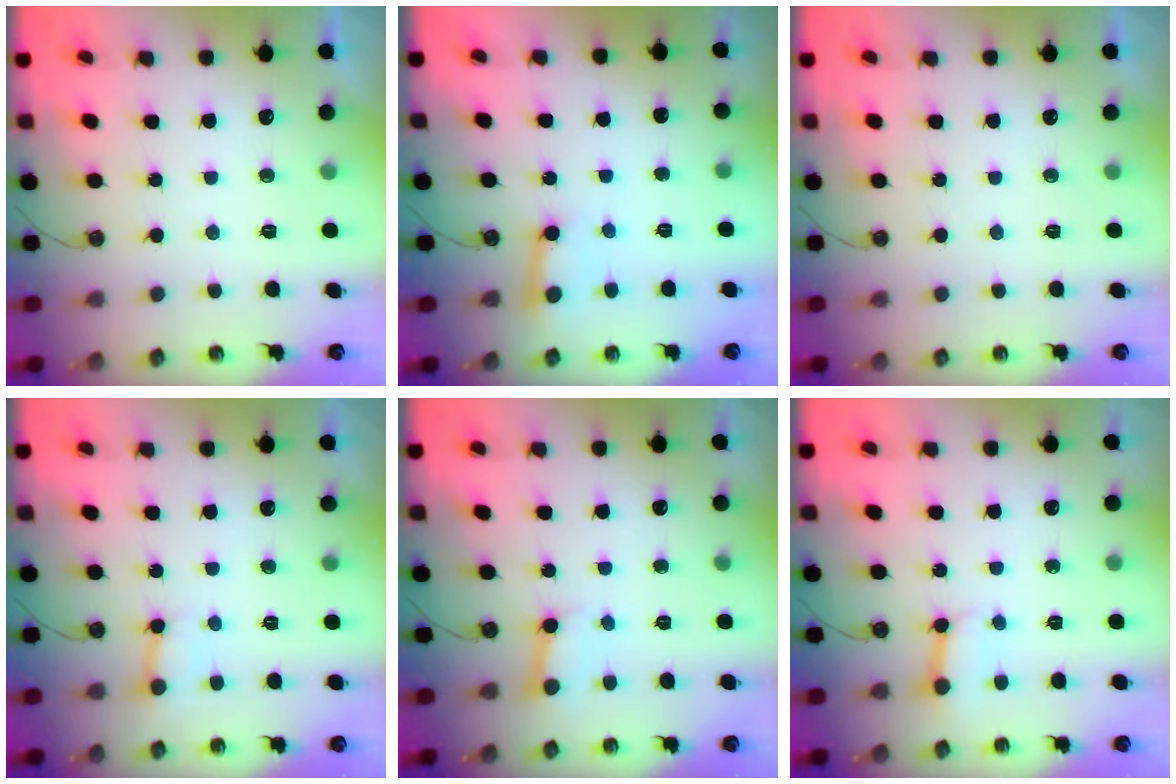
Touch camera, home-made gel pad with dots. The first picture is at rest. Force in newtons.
{"total": 6.0, "press": 6.0, "slide": 0.6}
{"total": 0.0}
{"total": 6.1, "press": 6.1, "slide": 0.6}
{"total": 3.1, "press": 3.1, "slide": 0.1}
{"total": 3.6, "press": 3.6, "slide": 0.4}